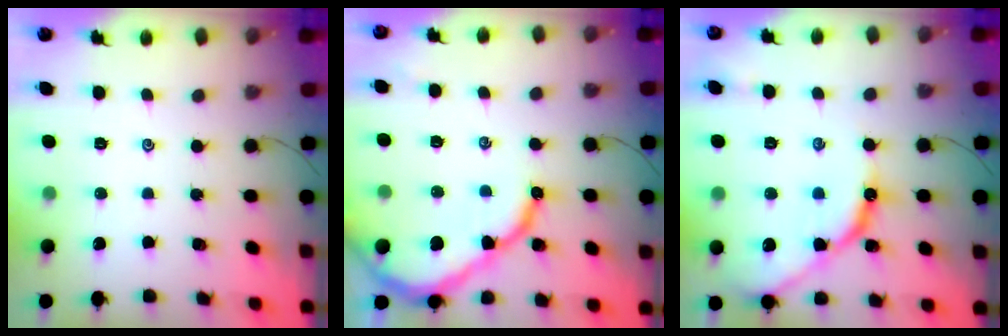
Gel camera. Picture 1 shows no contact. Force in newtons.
{"total": 11.3, "press": 11.2, "slide": 1.3}
{"total": 12.5, "press": 12.5, "slide": 0.9}